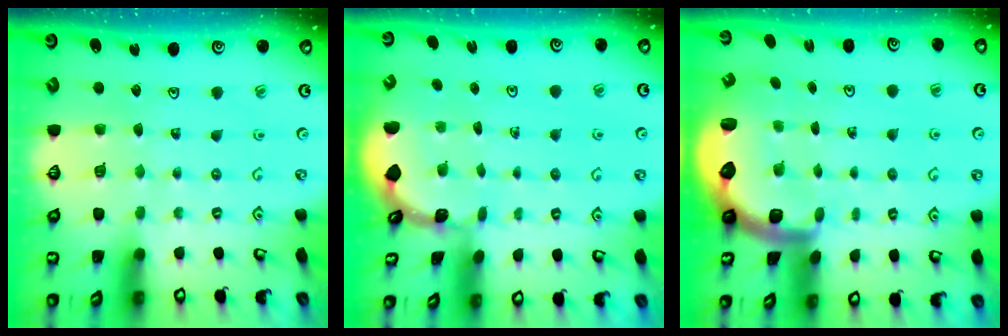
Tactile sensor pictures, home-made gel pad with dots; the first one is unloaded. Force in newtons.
{"total": 0.5, "press": 0.5, "slide": 0.2}
{"total": 2.9, "press": 2.6, "slide": 1.4}